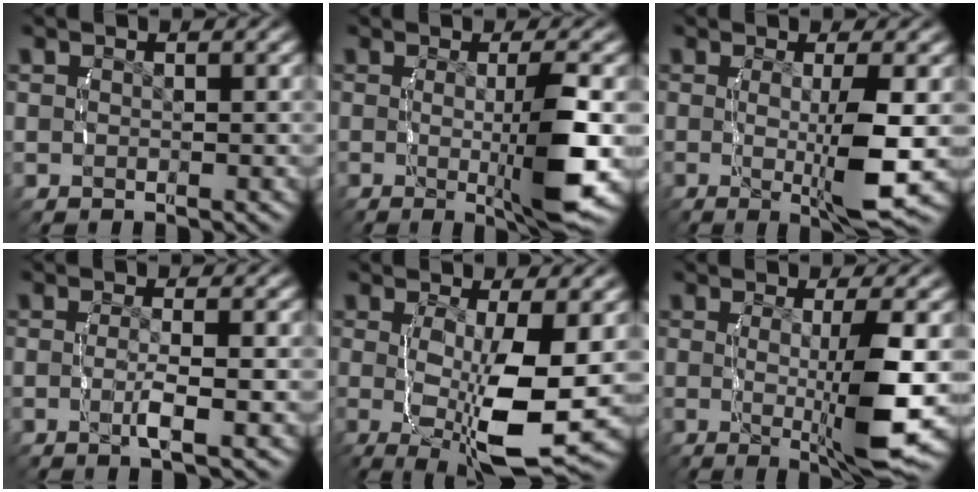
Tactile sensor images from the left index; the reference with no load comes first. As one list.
[{"total": 6.5, "force": [-1.2, 0.6, 6.3], "torque": [-0.099, -0.017, -0.012]}, {"total": 5.9, "force": [-0.8, 0.5, 5.8], "torque": [-0.097, -0.016, -0.005]}, {"total": 2.5, "force": [-0.8, 0.0, 2.4], "torque": [-0.056, -0.010, -0.014]}, {"total": 9.3, "force": [-1.2, 3.0, 8.7], "torque": [-0.158, -0.030, 0.000]}, {"total": 7.6, "force": [-1.2, 0.9, 7.5], "torque": [-0.121, -0.016, -0.009]}]